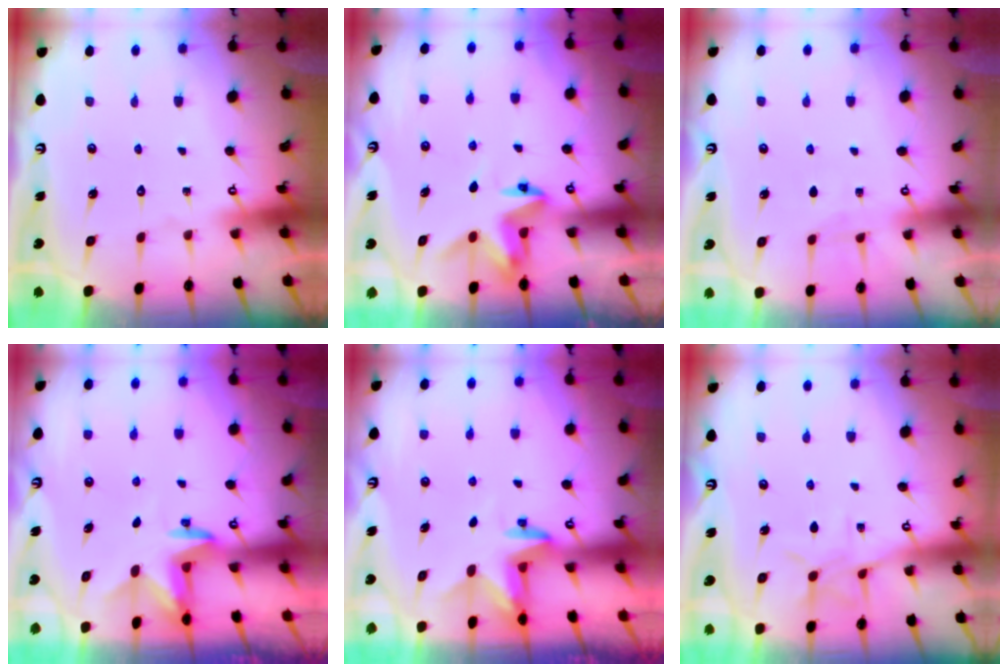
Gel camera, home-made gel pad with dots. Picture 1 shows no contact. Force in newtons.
{"total": 5.9, "press": 5.8, "slide": 0.4}
{"total": 3.7, "press": 3.7, "slide": 0.4}
{"total": 3.0, "press": 2.9, "slide": 0.7}
{"total": 2.9, "press": 2.9, "slide": 0.7}
{"total": 8.5, "press": 8.5, "slide": 0.5}